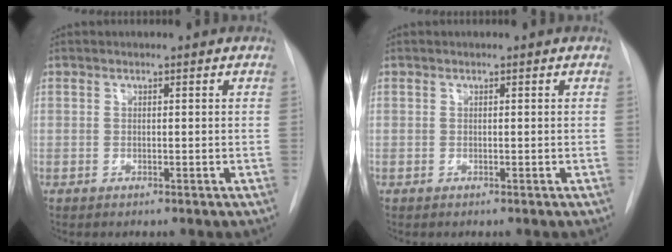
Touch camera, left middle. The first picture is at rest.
{"total": 0.0}